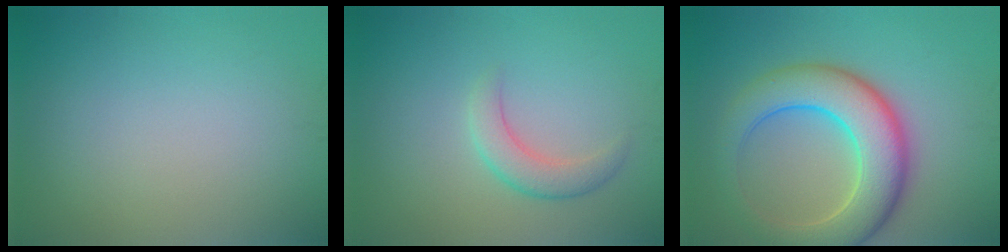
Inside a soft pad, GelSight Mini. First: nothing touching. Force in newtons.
{"total": 2.7, "press": 2.7, "slide": 0.1}
{"total": 9.1, "press": 9.1, "slide": 0.2}